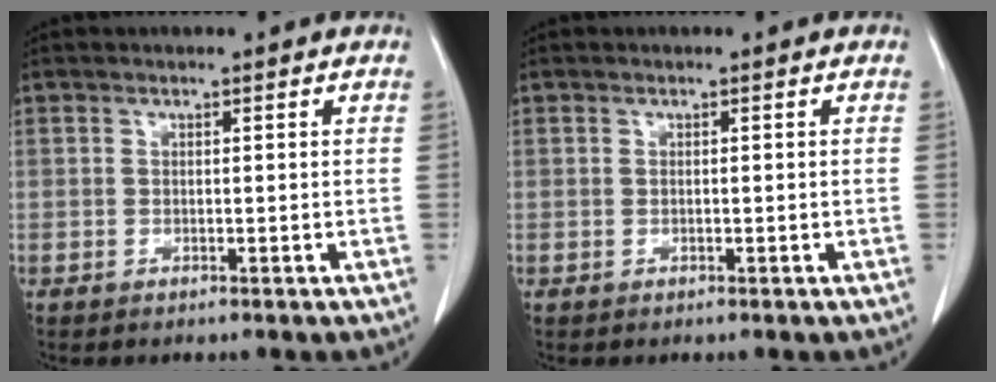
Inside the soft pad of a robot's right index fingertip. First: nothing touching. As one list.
[{"total": 0.0}]